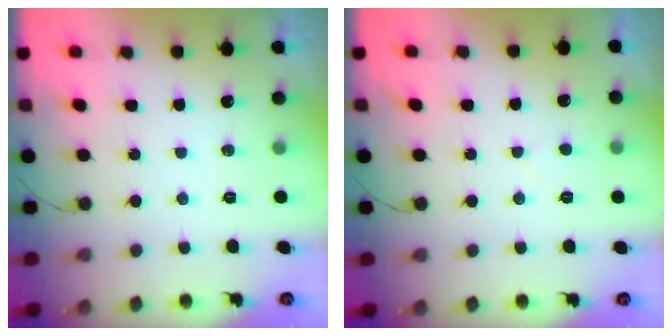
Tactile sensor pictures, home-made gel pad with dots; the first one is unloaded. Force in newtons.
{"total": 1.4, "press": 1.3, "slide": 0.1}